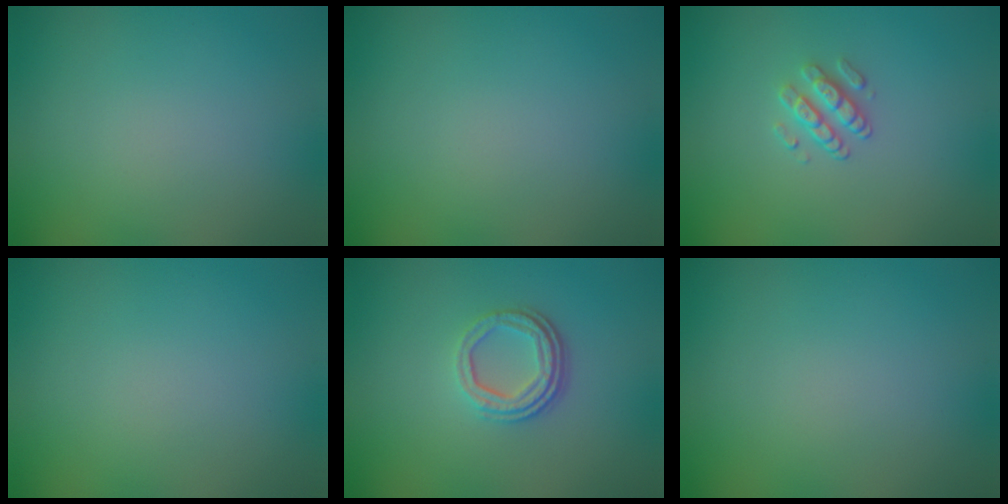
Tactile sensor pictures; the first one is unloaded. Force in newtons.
{"total": 0.0}
{"total": 1.8, "press": 1.3, "slide": 1.2}
{"total": 0.0}
{"total": 3.3, "press": 2.4, "slide": 2.3}
{"total": 0.0}